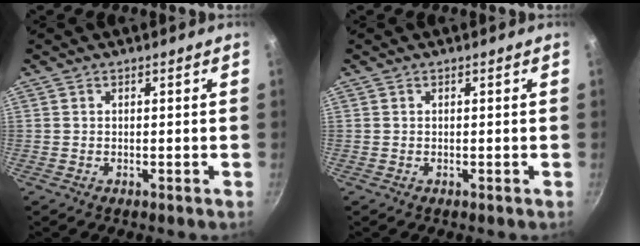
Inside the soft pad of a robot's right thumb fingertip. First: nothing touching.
{"total": 0.0}